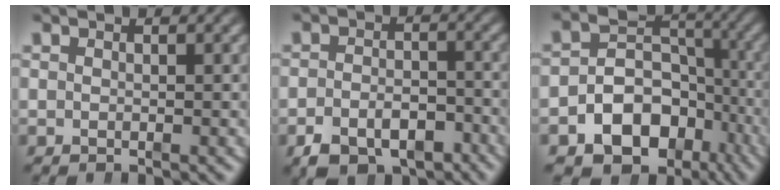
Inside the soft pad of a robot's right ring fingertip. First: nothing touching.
{"total": 5.7, "force": [-4.3, 3.1, 2.2], "torque": [-0.013, -0.017, -0.067]}
{"total": 16.0, "force": [-7.1, 12.8, 6.5], "torque": [-0.123, -0.069, -0.102]}